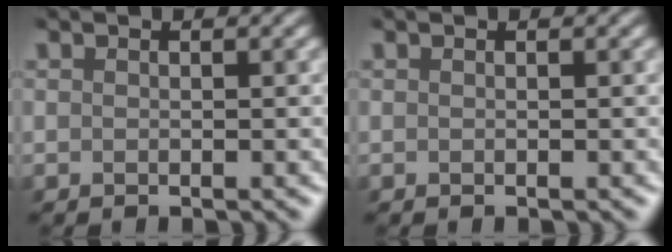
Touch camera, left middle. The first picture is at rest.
{"total": 0.0}